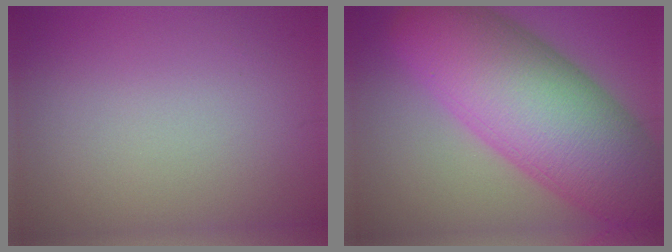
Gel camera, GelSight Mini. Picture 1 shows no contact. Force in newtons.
{"total": 16.0, "press": 16.0, "slide": 0.6}